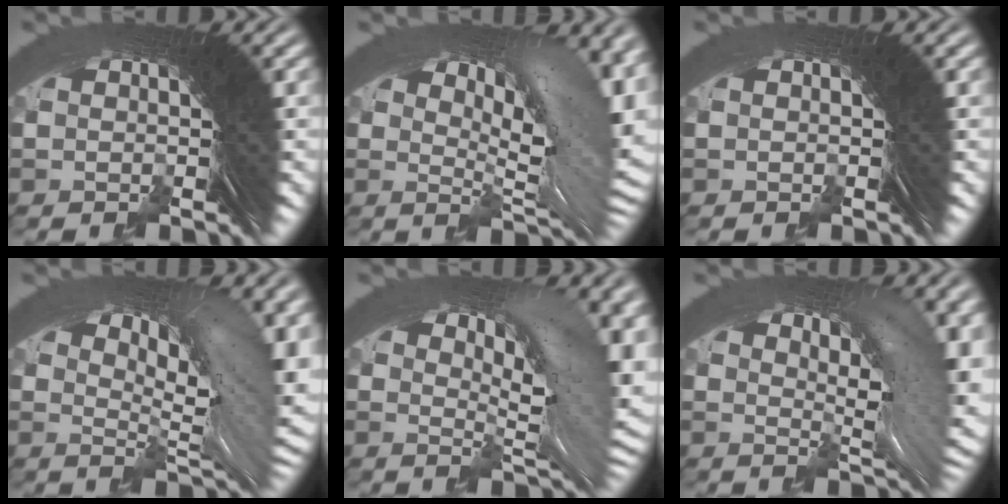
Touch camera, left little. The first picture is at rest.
{"total": 7.7, "force": [1.6, 2.3, 7.1], "torque": [-0.069, 0.003, 0.026]}
{"total": 0.0}
{"total": 7.3, "force": [1.8, 1.7, 6.8], "torque": [-0.071, 0.000, 0.034]}
{"total": 6.7, "force": [1.1, 2.0, 6.3], "torque": [-0.055, 0.003, 0.019]}
{"total": 6.2, "force": [1.1, 1.5, 5.9], "torque": [-0.053, -0.001, 0.021]}